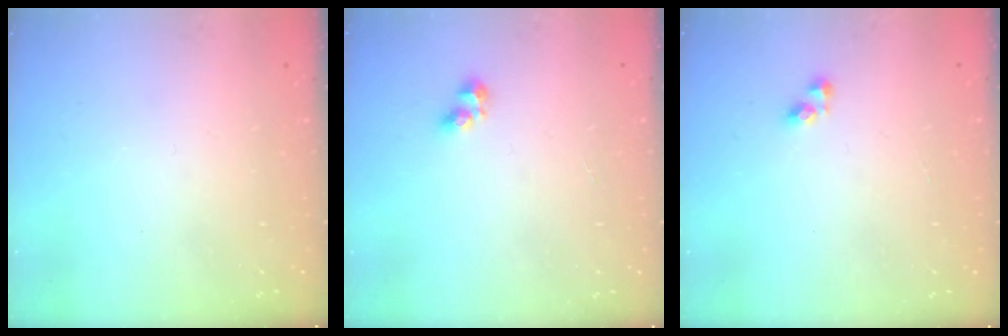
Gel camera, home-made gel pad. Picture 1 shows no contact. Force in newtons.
{"total": 3.3, "press": 3.1, "slide": 1.3}
{"total": 3.8, "press": 3.7, "slide": 0.4}